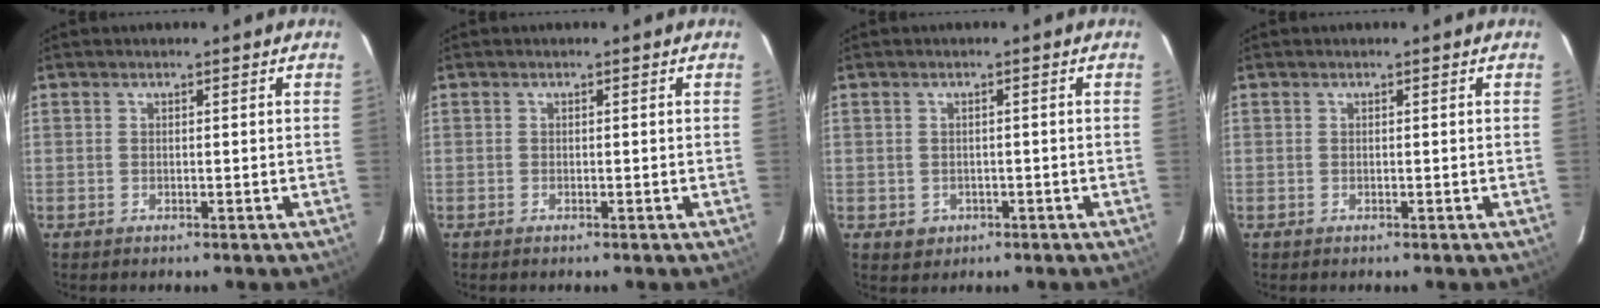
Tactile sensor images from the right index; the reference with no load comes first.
{"total": 0.0}
{"total": 2.6, "force": [-0.8, 2.3, 0.7], "torque": [-0.018, 0.001, -0.001]}
{"total": 0.0}